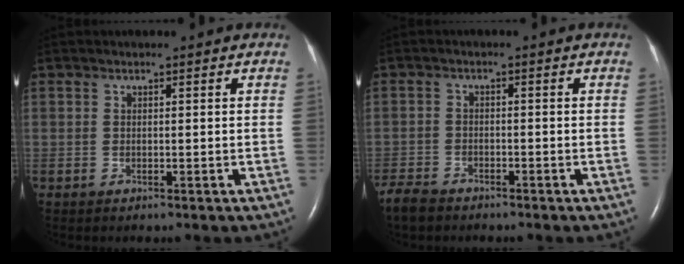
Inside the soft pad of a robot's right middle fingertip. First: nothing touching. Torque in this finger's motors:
{"motor_torque": [0.23, -0.28, 0.00, 0.01]}